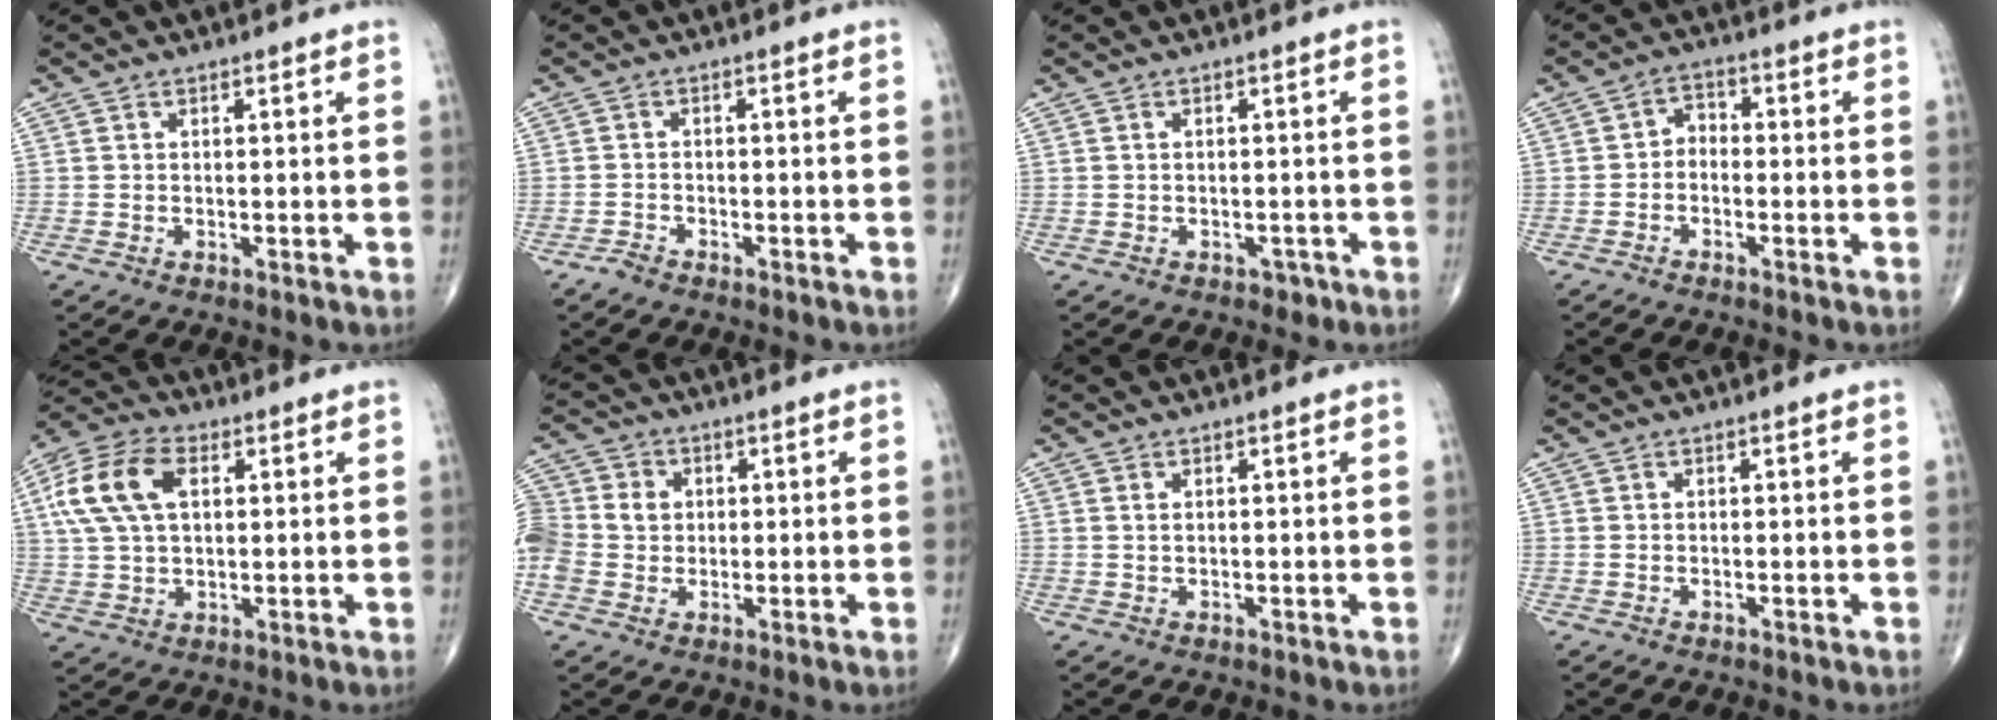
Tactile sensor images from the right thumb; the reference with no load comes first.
{"total": 1.6, "force": [-1.4, 0.6, 0.5], "torque": [-0.017, 0.003, -0.027]}
{"total": 1.4, "force": [-0.8, 1.0, 0.5], "torque": [-0.001, 0.004, -0.010]}
{"total": 3.0, "force": [-1.0, 2.2, 1.8], "torque": [-0.016, 0.023, -0.032]}
{"total": 13.2, "force": [3.5, 7.8, 10.1], "torque": [-0.206, 0.017, 0.062]}
{"total": 15.3, "force": [1.1, 13.5, 7.1], "torque": [-0.186, 0.038, 0.027]}
{"total": 0.6, "force": [0.3, 0.3, 0.5], "torque": [-0.012, 0.002, 0.007]}
{"total": 0.0}